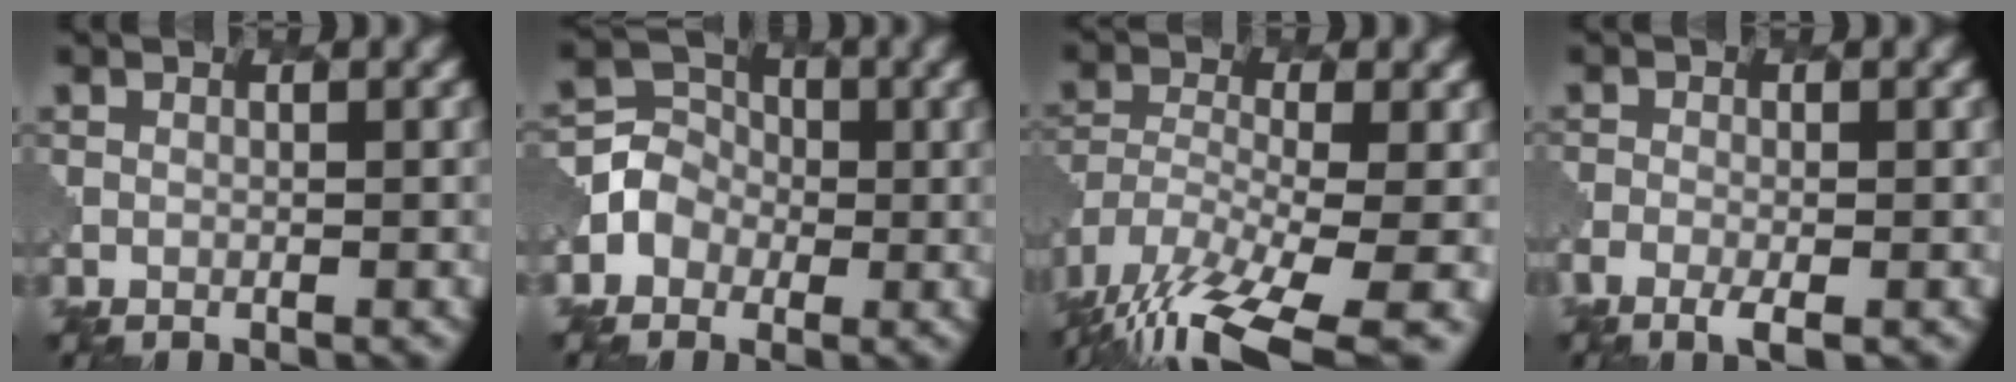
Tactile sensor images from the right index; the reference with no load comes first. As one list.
[{"total": 2.9, "force": [-0.8, 2.8, 0.5], "torque": [-0.005, 0.006, -0.021]}, {"total": 13.4, "force": [-9.2, 4.6, 8.6], "torque": [-0.194, -0.037, -0.131]}, {"total": 2.5, "force": [-1.6, 0.7, 1.7], "torque": [-0.037, -0.008, -0.029]}]